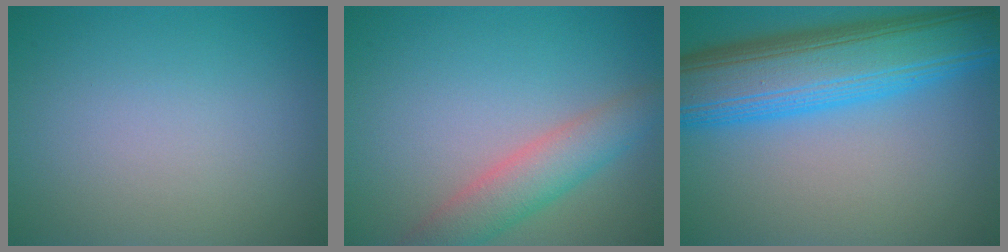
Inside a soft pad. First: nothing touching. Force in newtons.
{"total": 4.3, "press": 4.3, "slide": 0.2}
{"total": 11.3, "press": 11.3, "slide": 0.3}